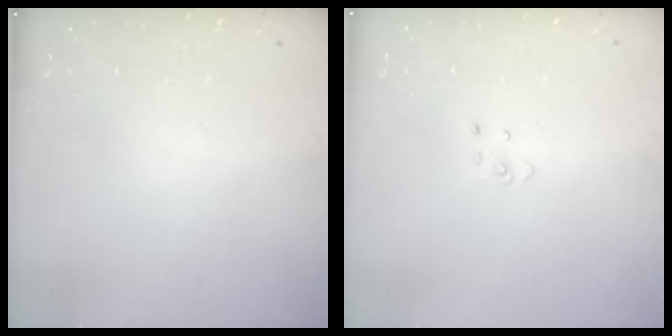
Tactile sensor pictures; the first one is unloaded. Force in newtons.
{"total": 2.7, "press": 2.7, "slide": 0.3}